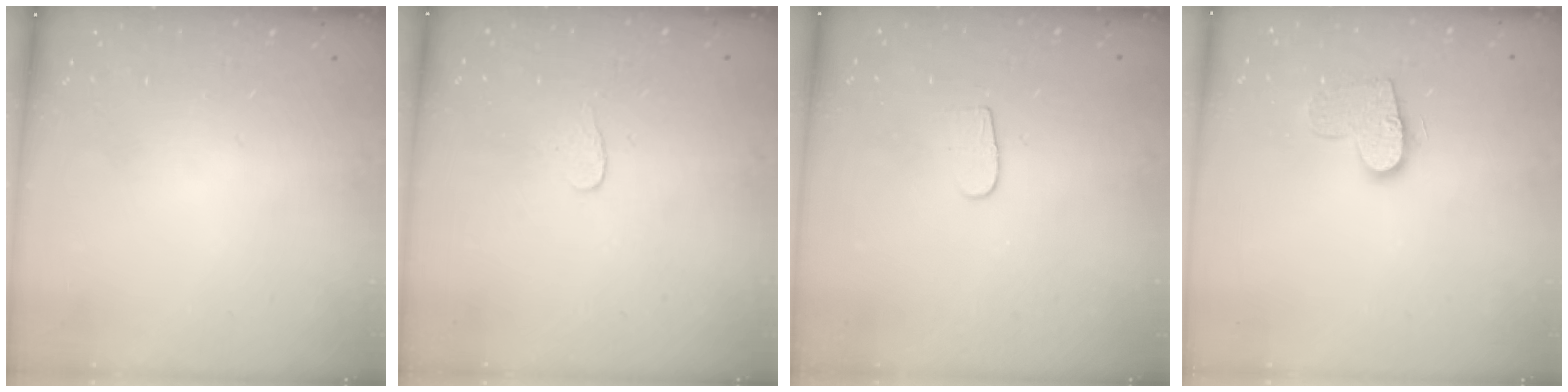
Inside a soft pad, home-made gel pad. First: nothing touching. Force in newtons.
{"total": 2.7, "press": 2.7, "slide": 0.3}
{"total": 4.3, "press": 4.2, "slide": 0.3}
{"total": 11.4, "press": 11.3, "slide": 0.6}